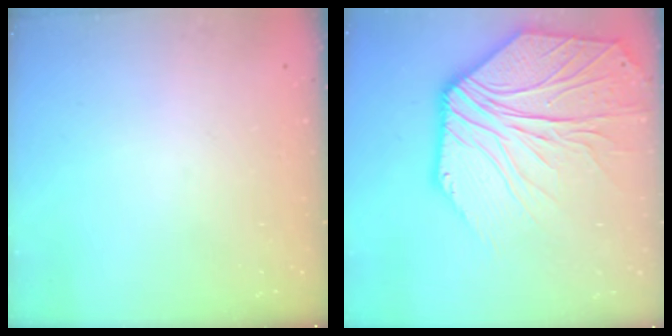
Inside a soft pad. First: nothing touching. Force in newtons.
{"total": 14.6, "press": 14.4, "slide": 2.2}